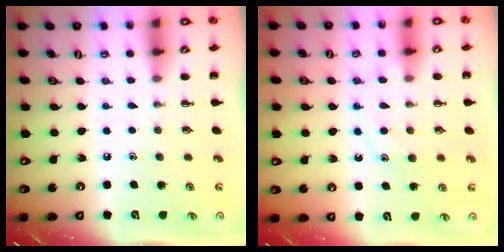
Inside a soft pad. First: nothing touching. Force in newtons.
{"total": 11.1, "press": 11.1, "slide": 0.8}